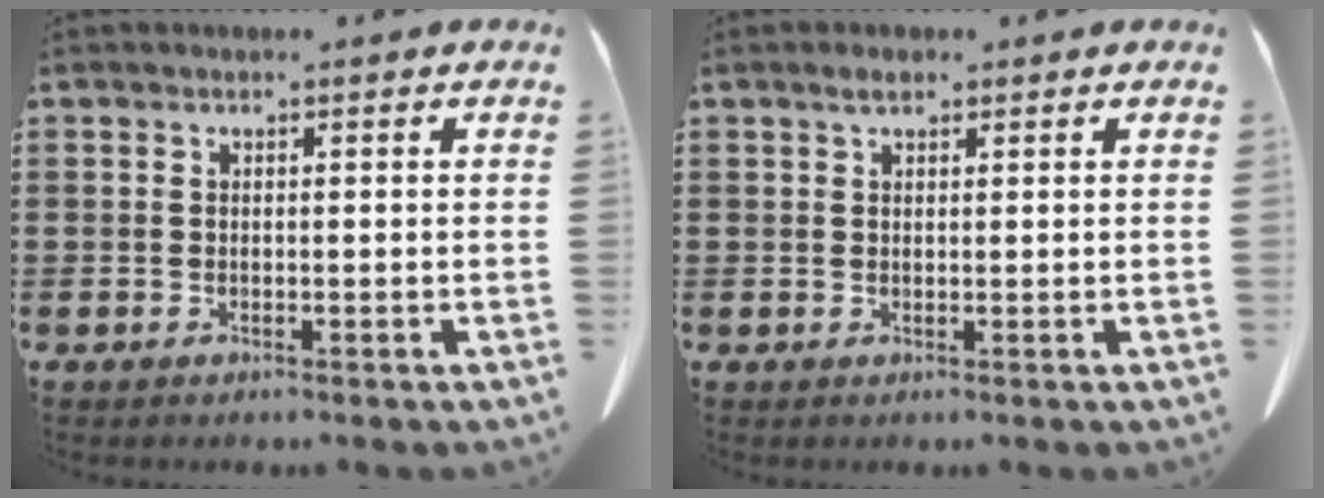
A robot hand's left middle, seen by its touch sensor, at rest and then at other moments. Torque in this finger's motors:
{"motor_torque": [0.05, 0.02, 0.01, 0.00]}